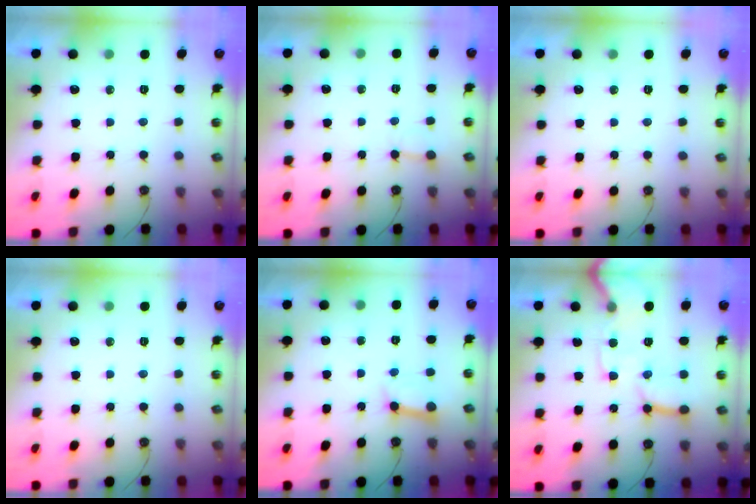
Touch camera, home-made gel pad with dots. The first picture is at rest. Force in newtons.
{"total": 3.0, "press": 3.0, "slide": 0.2}
{"total": 0.0}
{"total": 0.0}
{"total": 5.6, "press": 5.6, "slide": 0.8}
{"total": 15.0, "press": 14.9, "slide": 2.1}